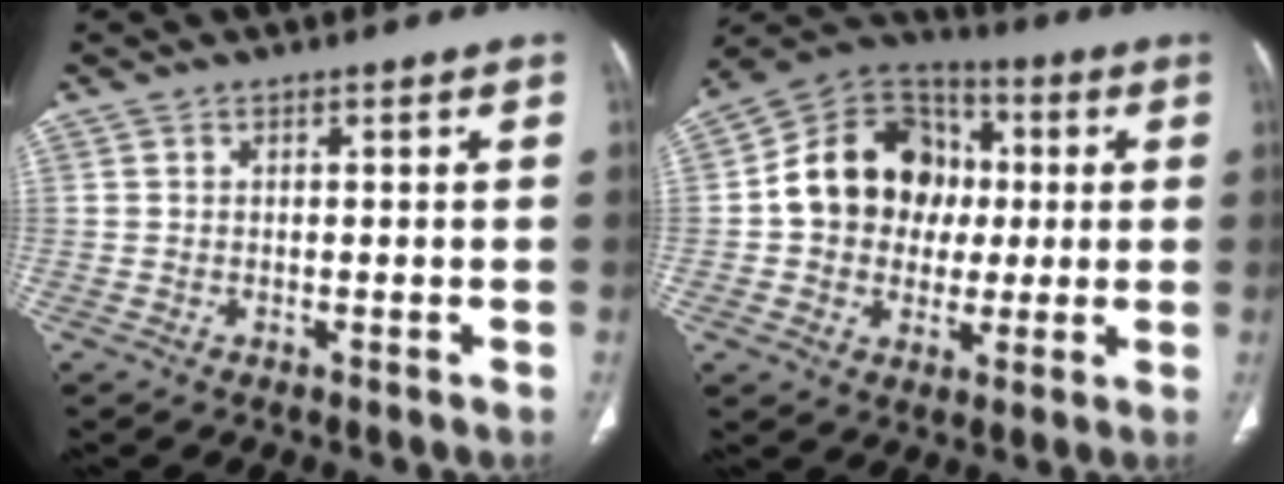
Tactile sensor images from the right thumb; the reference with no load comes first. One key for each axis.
{"total": 16.8, "fx": 0.9, "fy": 14.1, "fz": 9.1, "tx": -0.110, "ty": 0.026, "tz": 0.009}